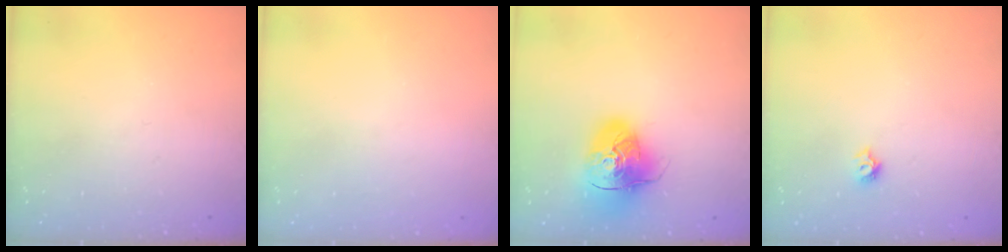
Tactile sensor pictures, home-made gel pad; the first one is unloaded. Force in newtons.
{"total": 0.9, "press": 0.9, "slide": 0.1}
{"total": 15.6, "press": 15.4, "slide": 2.2}
{"total": 4.8, "press": 4.8, "slide": 0.6}